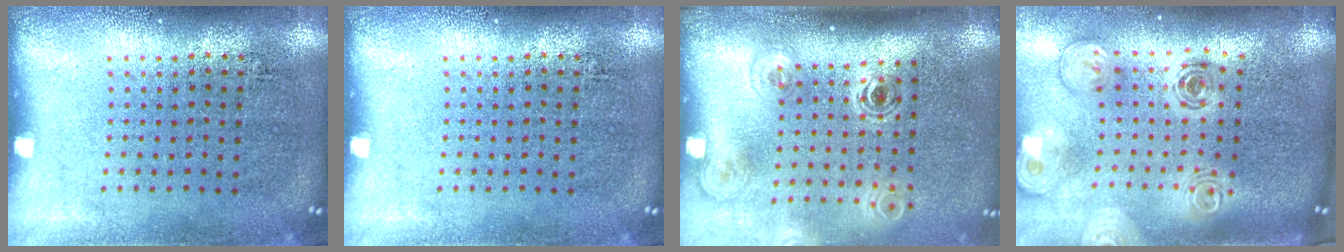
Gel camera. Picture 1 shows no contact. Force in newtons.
{"total": 0.0}
{"total": 1.8, "press": 1.2, "slide": 1.4}
{"total": 2.2, "press": 1.8, "slide": 1.4}